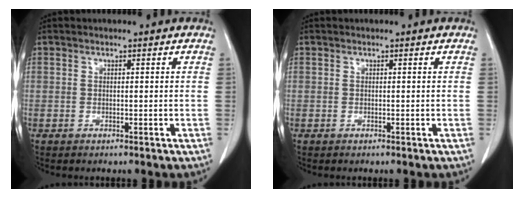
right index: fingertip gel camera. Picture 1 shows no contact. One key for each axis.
{"total": 0.0}